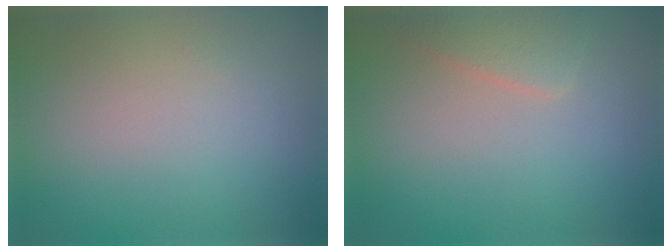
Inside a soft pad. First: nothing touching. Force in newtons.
{"total": 2.3, "press": 2.3, "slide": 0.1}